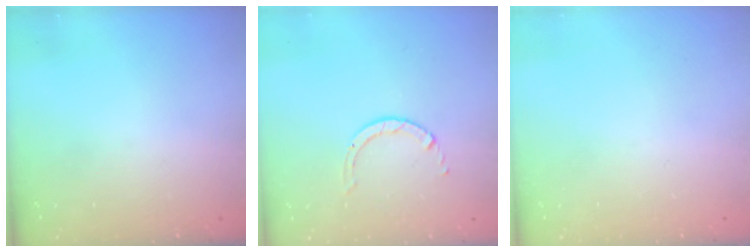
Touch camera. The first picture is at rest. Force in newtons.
{"total": 1.4, "press": 1.4, "slide": 0.1}
{"total": 0.0}